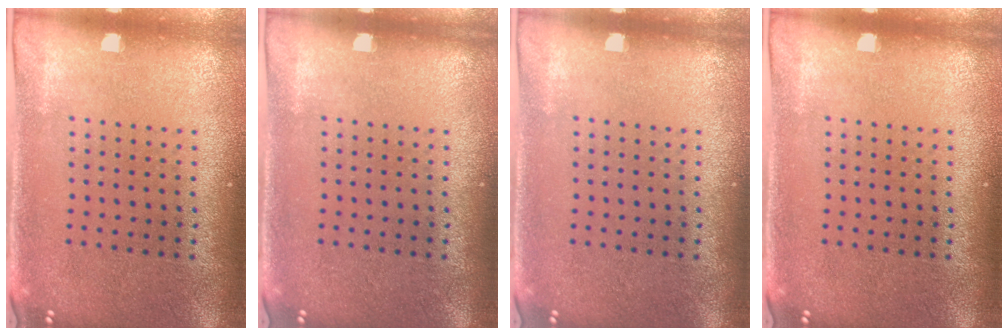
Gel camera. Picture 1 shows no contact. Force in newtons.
{"total": 0.0}
{"total": 0.0}
{"total": 0.0}